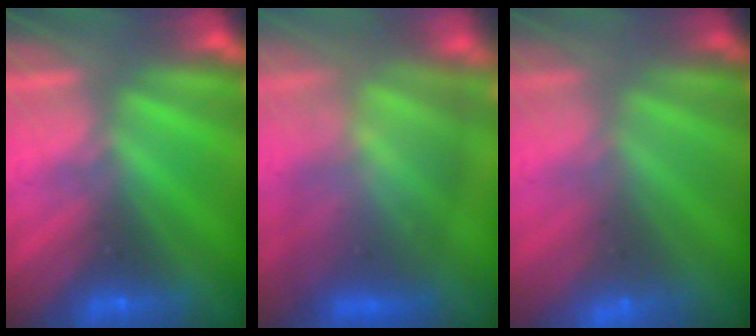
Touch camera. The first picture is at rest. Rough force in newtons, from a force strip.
{"total": 10.8}
{"total": 2.9}